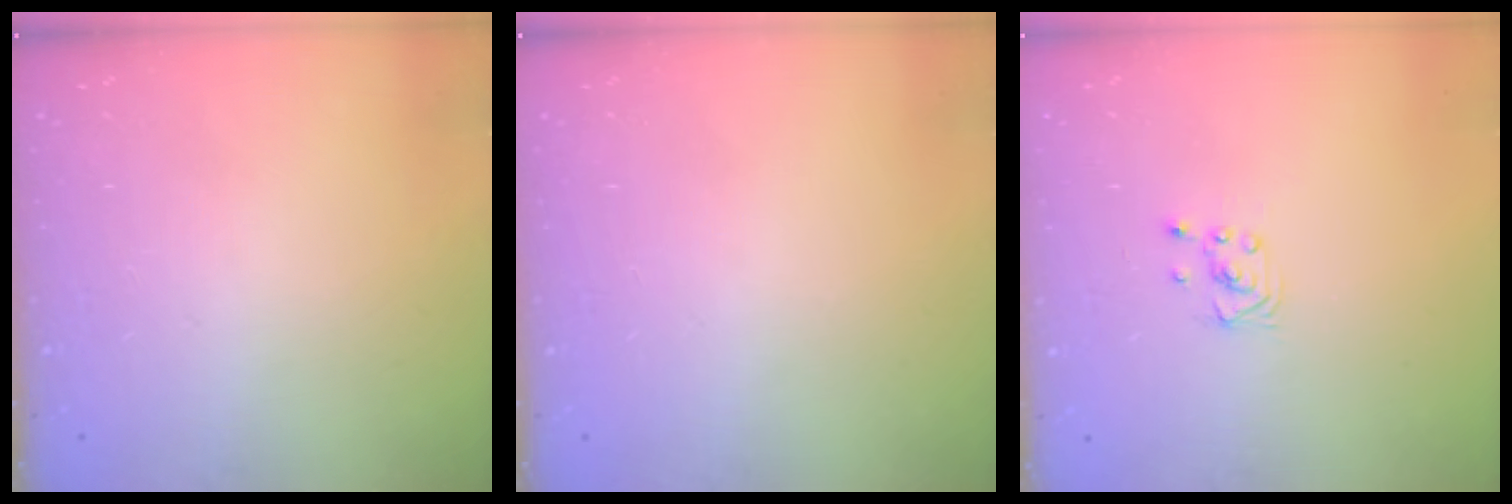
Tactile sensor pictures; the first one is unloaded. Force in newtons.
{"total": 0.0}
{"total": 2.0, "press": 2.0, "slide": 0.1}